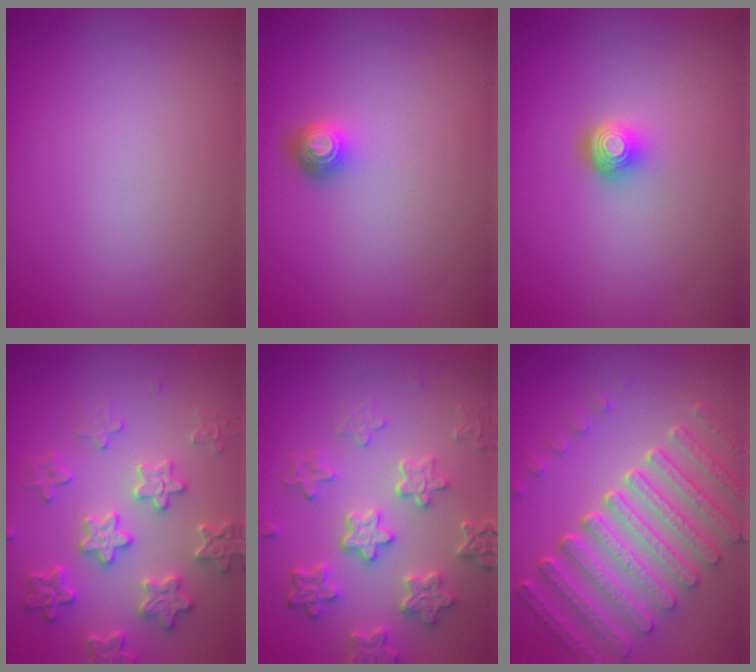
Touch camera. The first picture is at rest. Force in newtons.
{"total": 1.7, "press": 1.3, "slide": 1.1}
{"total": 2.3, "press": 1.5, "slide": 1.7}
{"total": 4.0, "press": 3.9, "slide": 0.9}
{"total": 5.6, "press": 4.4, "slide": 3.6}
{"total": 7.5, "press": 5.6, "slide": 5.0}